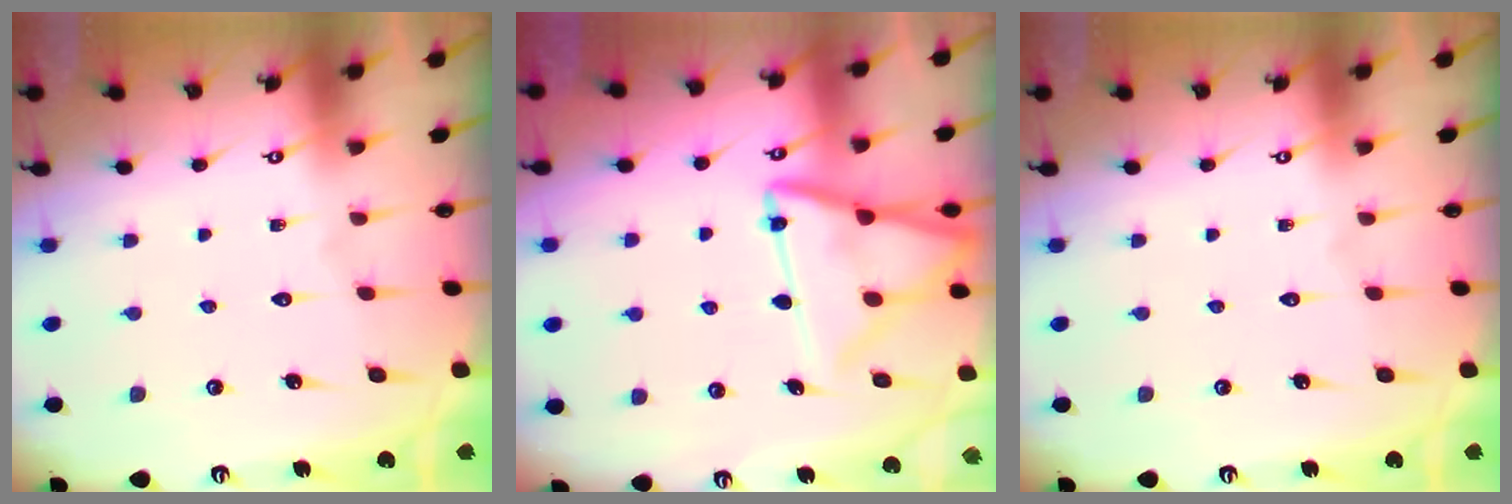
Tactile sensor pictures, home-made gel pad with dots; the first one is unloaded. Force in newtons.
{"total": 13.8, "press": 13.8, "slide": 1.3}
{"total": 0.0}